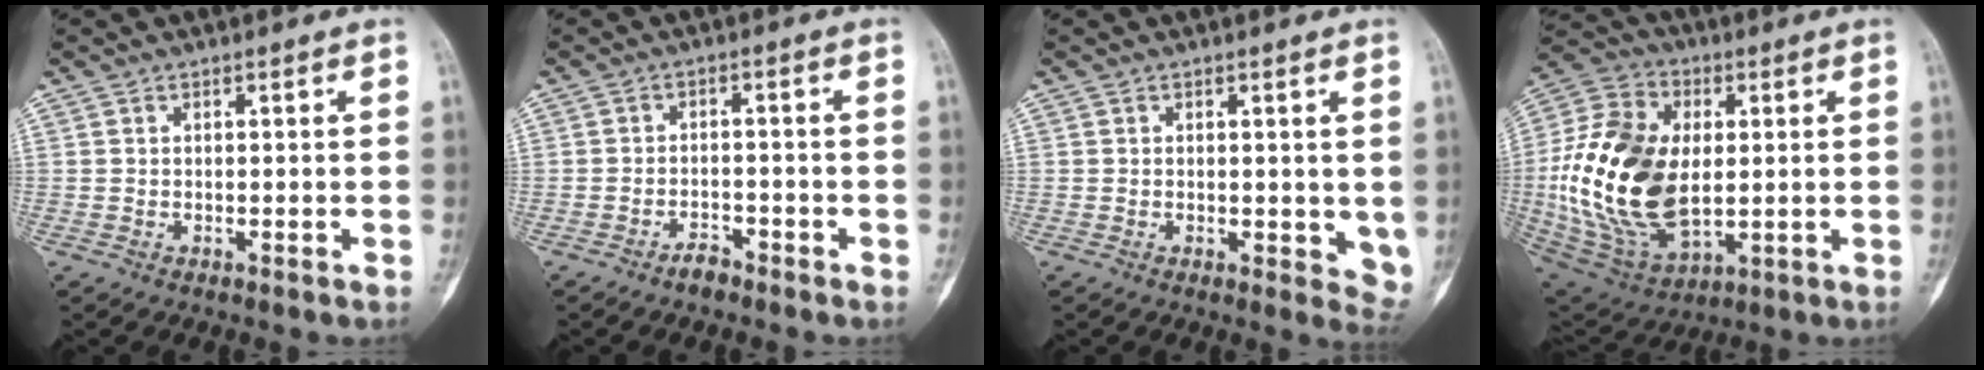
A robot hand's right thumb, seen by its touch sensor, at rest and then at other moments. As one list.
[{"total": 2.5, "force": [-2.0, 1.1, 0.8], "torque": [-0.009, 0.013, -0.035]}, {"total": 4.4, "force": [0.6, 2.5, 3.6], "torque": [-0.021, -0.012, 0.010]}, {"total": 25.1, "force": [0.5, 15.4, 19.9], "torque": [-0.389, -0.010, 0.020]}]